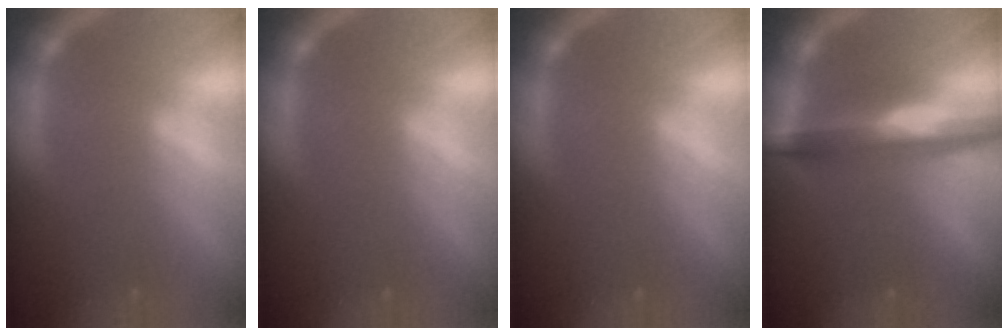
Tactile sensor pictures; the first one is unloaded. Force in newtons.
{"total": 0.0}
{"total": 0.0}
{"total": 6.5}